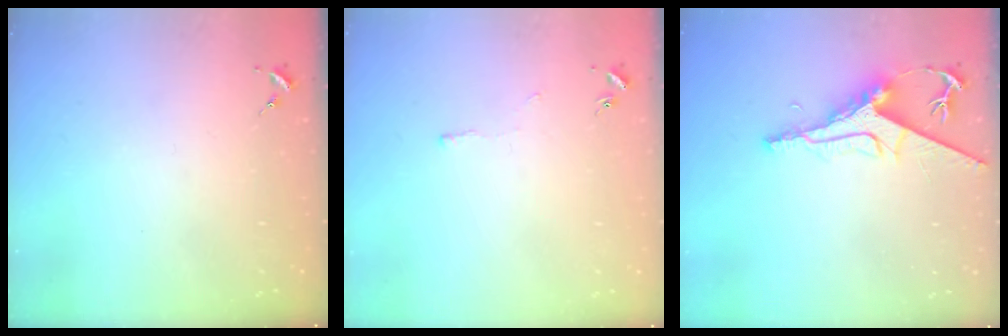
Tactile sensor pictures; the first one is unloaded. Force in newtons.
{"total": 2.3, "press": 2.3, "slide": 0.4}
{"total": 9.4, "press": 9.4, "slide": 0.9}